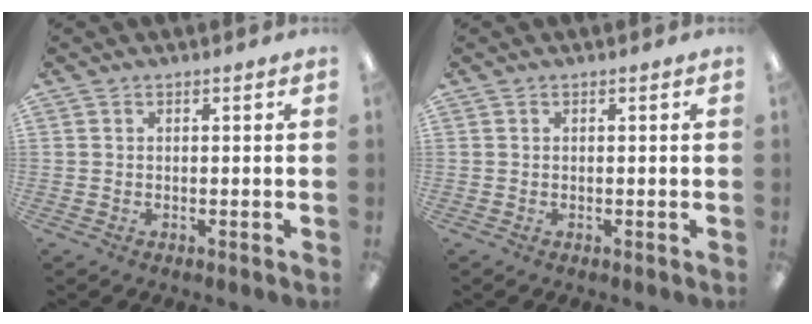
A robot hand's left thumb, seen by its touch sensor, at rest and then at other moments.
{"total": 0.0}